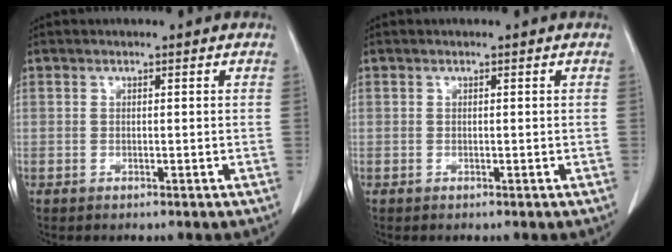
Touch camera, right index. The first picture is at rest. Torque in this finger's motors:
{"motor_torque": [-0.01, -0.01, 0.00, 0.00]}